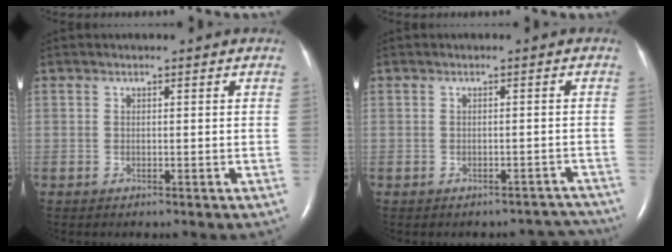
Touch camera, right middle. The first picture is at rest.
{"total": 4.2, "force": [-3.9, 1.6, -0.4], "torque": [0.017, 0.017, -0.036]}